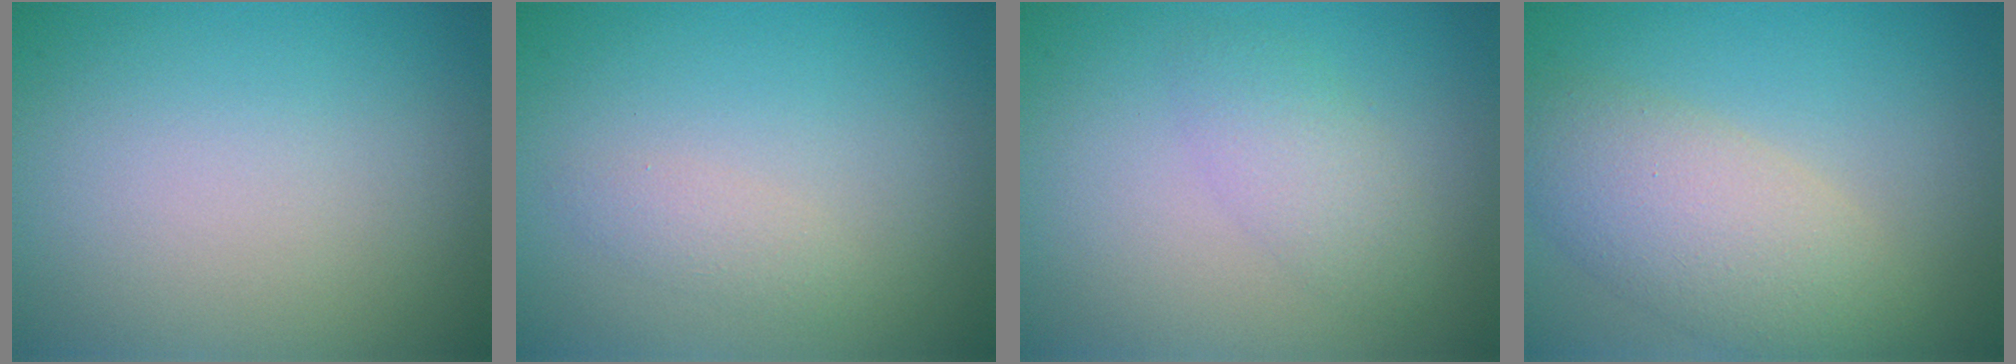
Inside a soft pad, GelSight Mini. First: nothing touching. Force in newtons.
{"total": 1.2, "press": 1.2, "slide": 0.0}
{"total": 2.3, "press": 2.3, "slide": 0.0}
{"total": 5.5, "press": 5.4, "slide": 0.5}